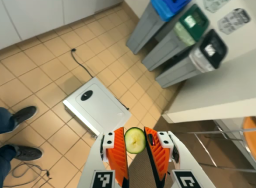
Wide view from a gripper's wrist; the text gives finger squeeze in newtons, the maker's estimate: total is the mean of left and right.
{"total": 6.2, "left": 6.3, "right": 6.2}